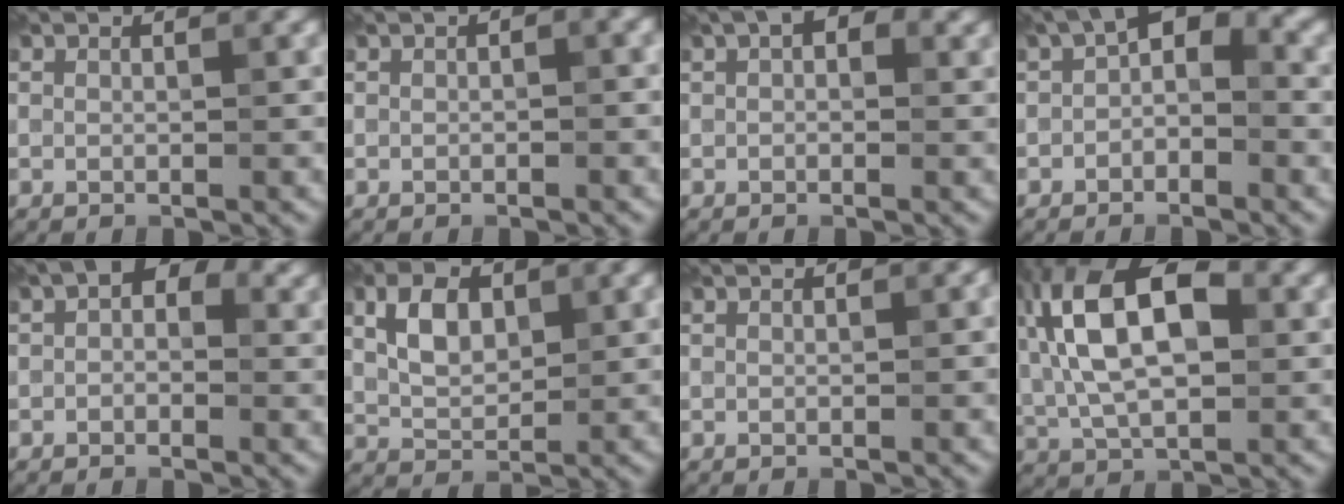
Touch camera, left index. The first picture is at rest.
{"total": 1.0, "force": [-0.1, 0.4, 0.9], "torque": [-0.012, 0.007, -0.001]}
{"total": 3.1, "force": [1.2, 1.8, 2.2], "torque": [-0.022, 0.012, 0.009]}
{"total": 3.2, "force": [-0.7, 1.7, 2.6], "torque": [-0.031, 0.017, -0.023]}
{"total": 3.5, "force": [0.6, 2.3, 2.5], "torque": [-0.015, 0.011, -0.008]}
{"total": 4.1, "force": [1.2, 2.5, 3.0], "torque": [-0.060, 0.005, 0.023]}
{"total": 0.0}
{"total": 12.1, "force": [1.9, 6.4, 10.1], "torque": [-0.180, 0.032, 0.018]}